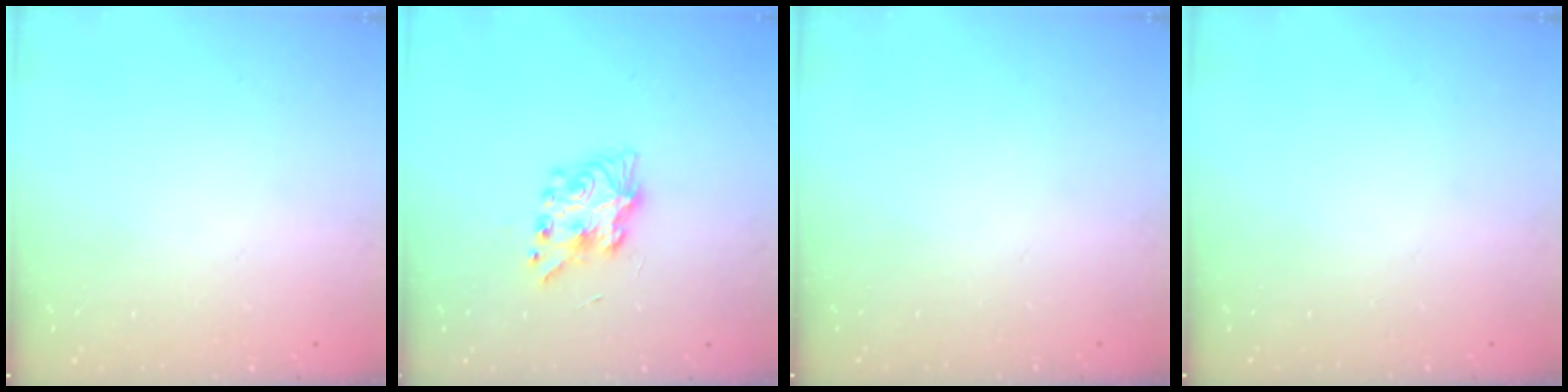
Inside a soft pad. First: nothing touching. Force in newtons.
{"total": 8.3, "press": 8.2, "slide": 0.2}
{"total": 0.0}
{"total": 0.0}